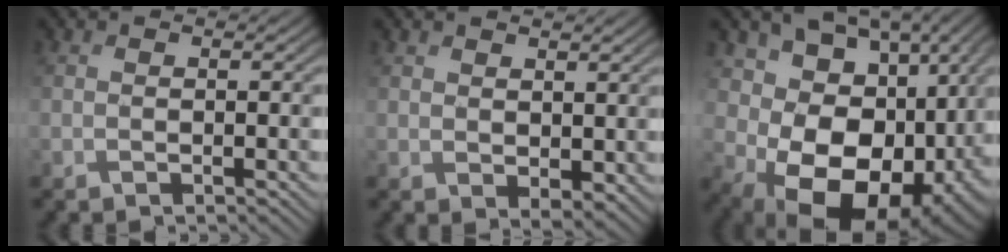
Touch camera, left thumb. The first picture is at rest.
{"total": 2.3, "force": [1.1, 1.3, 1.4], "torque": [-0.034, -0.006, 0.032]}
{"total": 17.5, "force": [-1.1, 13.2, 11.4], "torque": [-0.177, -0.069, 0.038]}